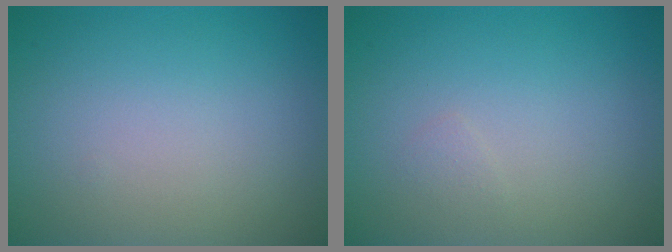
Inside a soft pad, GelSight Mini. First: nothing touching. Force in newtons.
{"total": 0.6, "press": 0.6, "slide": 0.0}